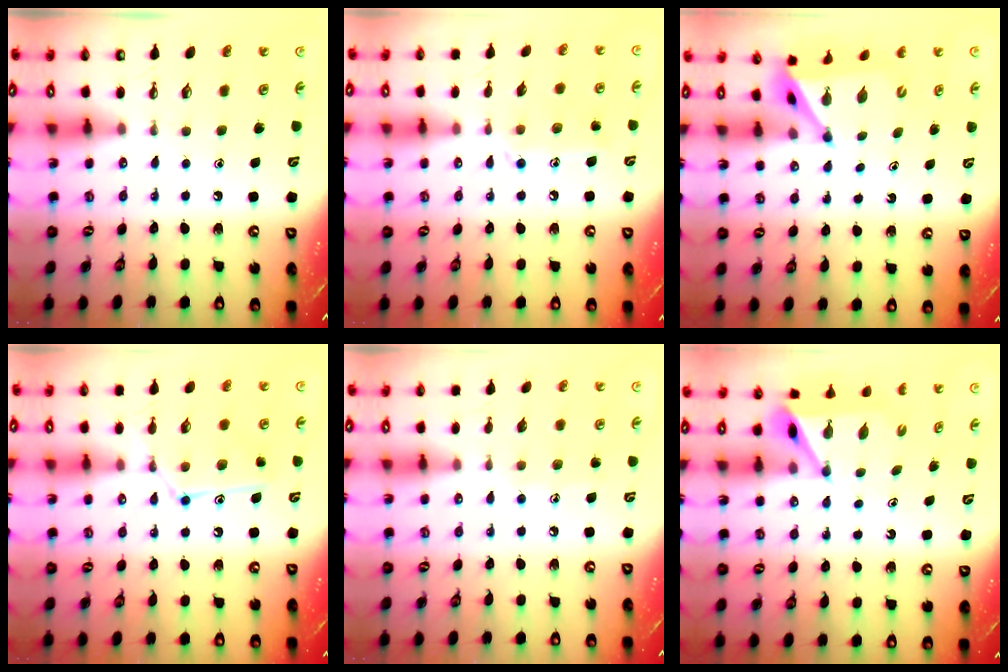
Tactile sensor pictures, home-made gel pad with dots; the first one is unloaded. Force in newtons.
{"total": 9.9, "press": 9.9, "slide": 0.7}
{"total": 4.3, "press": 4.3, "slide": 0.4}
{"total": 11.2, "press": 11.2, "slide": 0.4}
{"total": 5.7, "press": 5.7, "slide": 0.4}
{"total": 5.7, "press": 5.7, "slide": 0.2}